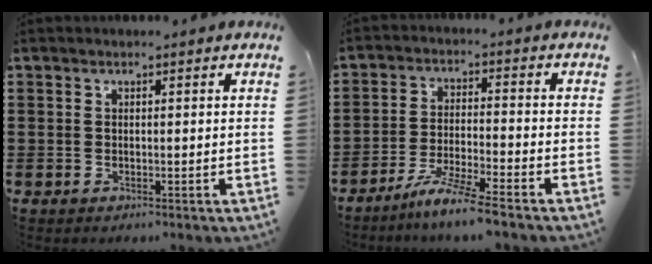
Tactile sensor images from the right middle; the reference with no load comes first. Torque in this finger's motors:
{"motor_torque": [1.82, -0.31, 0.32, 0.13]}